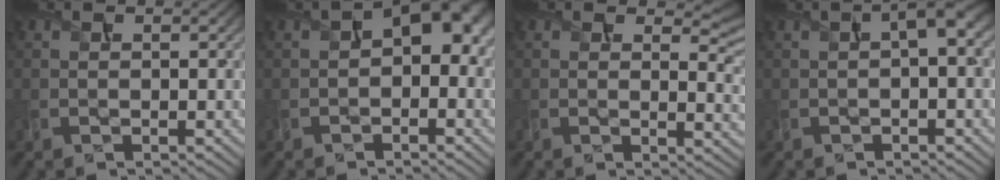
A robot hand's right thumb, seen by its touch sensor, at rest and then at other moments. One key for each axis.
{"total": 7.0, "fx": 0.4, "fy": 4.1, "fz": 5.6, "tx": -0.090, "ty": 0.008, "tz": 0.000}
{"total": 5.9, "fx": 3.0, "fy": 2.9, "fz": 4.2, "tx": -0.062, "ty": -0.008, "tz": 0.049}
{"total": 3.8, "fx": 0.6, "fy": 1.0, "fz": 3.6, "tx": -0.058, "ty": 0.011, "tz": 0.005}